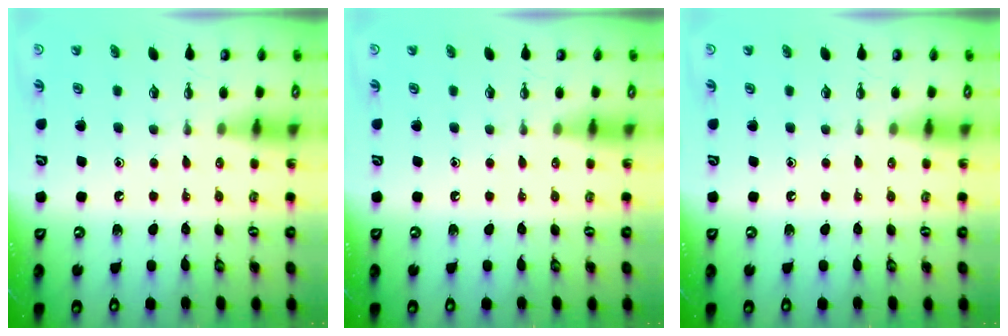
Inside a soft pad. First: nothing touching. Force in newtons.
{"total": 0.0}
{"total": 0.0}